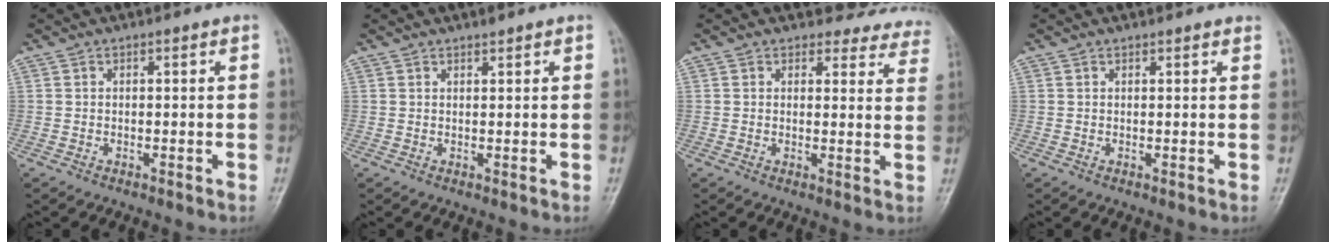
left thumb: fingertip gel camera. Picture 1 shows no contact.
{"total": 1.0, "force": [0.9, 0.2, 0.4], "torque": [-0.004, -0.004, 0.016]}
{"total": 9.6, "force": [8.7, 4.0, 0.0], "torque": [0.054, -0.050, 0.070]}
{"total": 1.8, "force": [1.6, 0.4, 0.6], "torque": [0.001, 0.005, 0.018]}